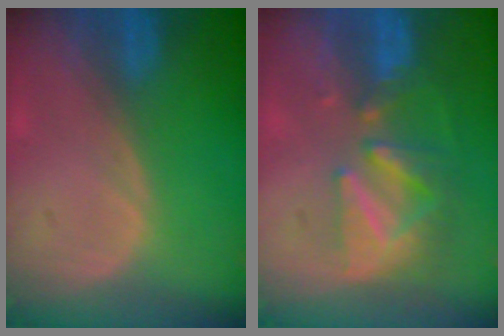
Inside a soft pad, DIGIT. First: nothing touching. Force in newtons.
{"total": 8.5, "press": 7.8, "slide": 3.4}